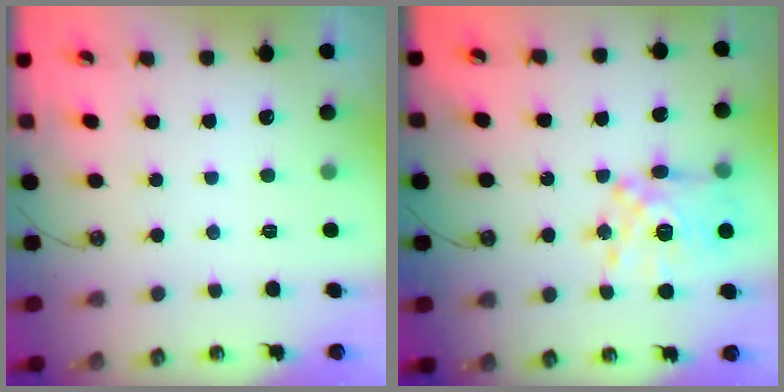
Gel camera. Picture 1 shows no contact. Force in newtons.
{"total": 13.4, "press": 13.4, "slide": 1.3}